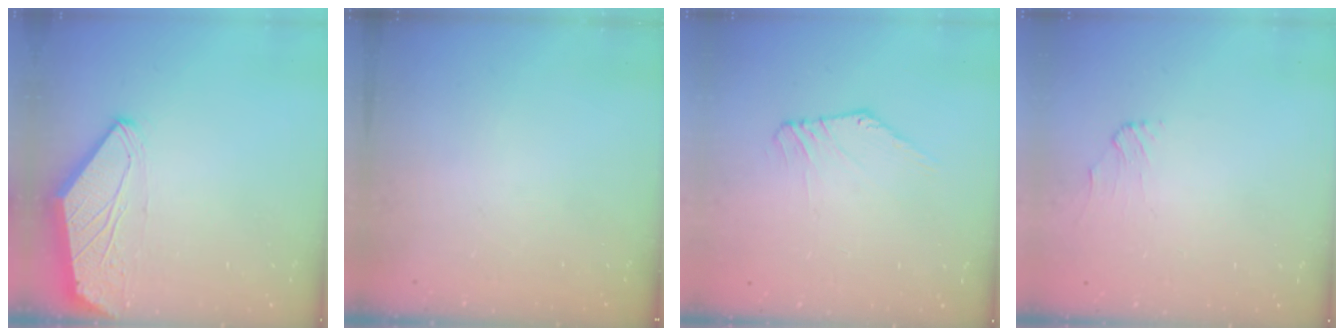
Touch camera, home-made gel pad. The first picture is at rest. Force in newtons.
{"total": 0.0}
{"total": 3.5, "press": 3.5, "slide": 0.1}
{"total": 0.6, "press": 0.4, "slide": 0.4}